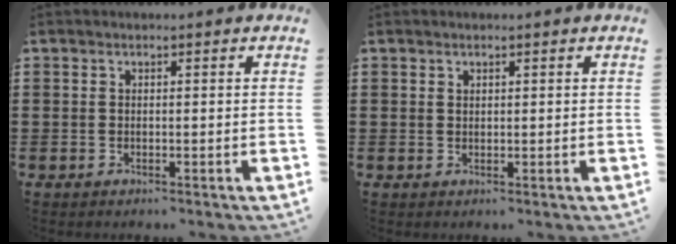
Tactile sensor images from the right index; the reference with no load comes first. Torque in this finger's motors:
{"motor_torque": [-1.01, 1.14, -0.02, -0.01]}